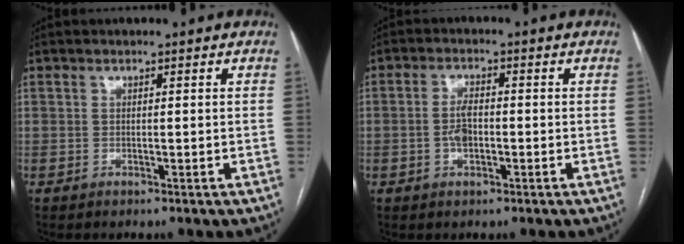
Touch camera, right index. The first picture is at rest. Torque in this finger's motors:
{"motor_torque": [0.94, 0.16, 0.21, 0.05]}